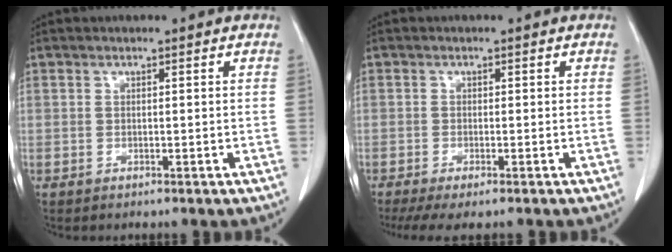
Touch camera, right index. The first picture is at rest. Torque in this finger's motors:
{"motor_torque": [0.77, -0.79, 0.25, 0.08]}